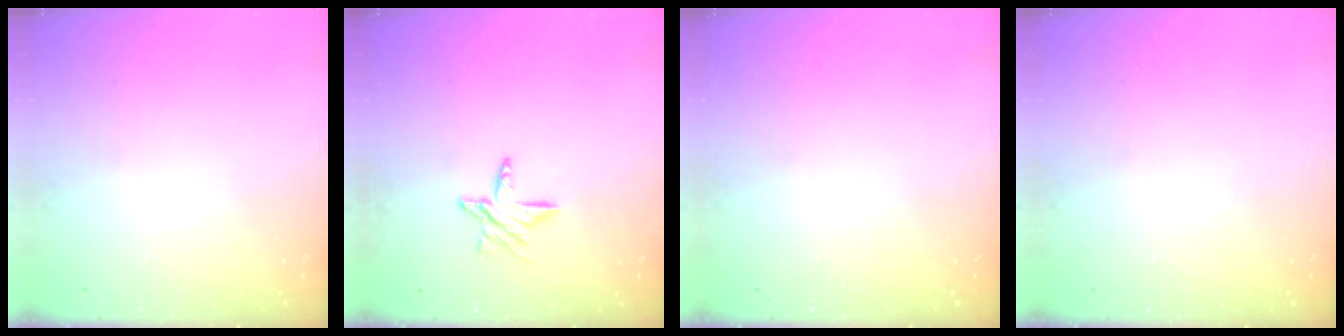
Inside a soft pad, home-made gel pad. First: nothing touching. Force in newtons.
{"total": 6.3, "press": 6.3, "slide": 0.4}
{"total": 0.0}
{"total": 0.0}